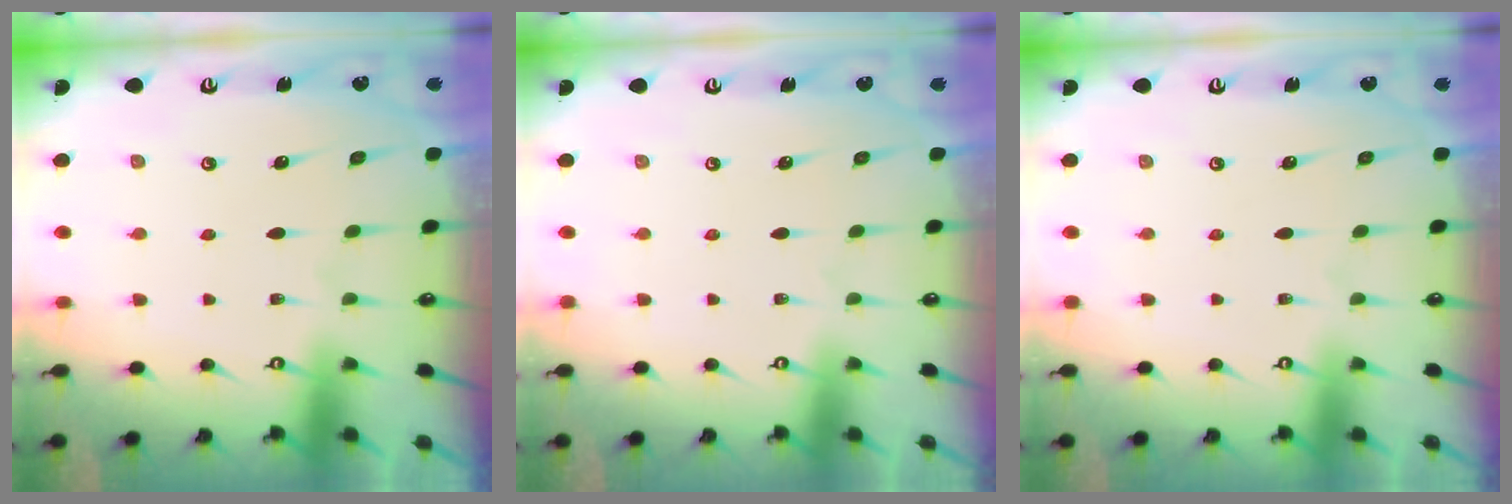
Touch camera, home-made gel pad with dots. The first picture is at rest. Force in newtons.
{"total": 0.0}
{"total": 0.0}